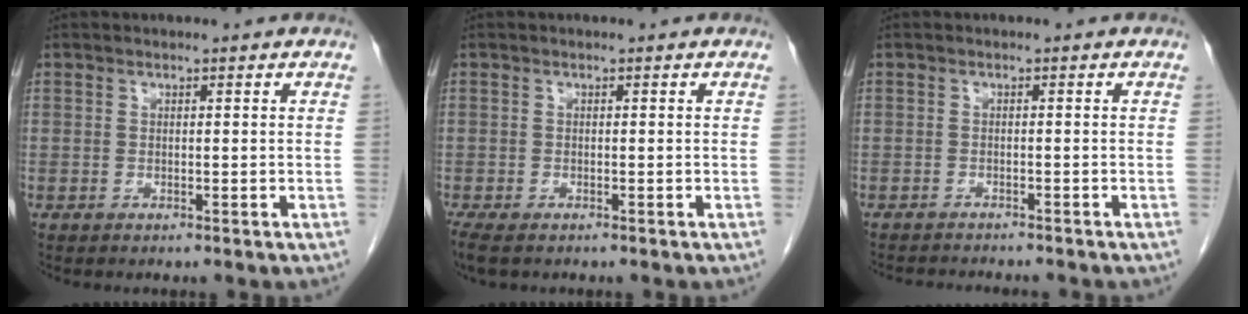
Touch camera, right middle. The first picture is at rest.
{"total": 3.9, "force": [-2.8, 1.6, 2.2], "torque": [-0.048, -0.013, -0.047]}
{"total": 5.9, "force": [-5.5, 0.8, 1.9], "torque": [-0.022, -0.006, -0.077]}